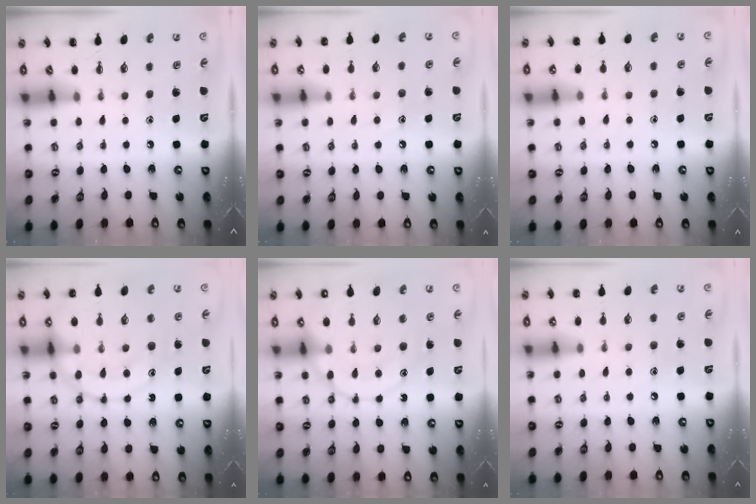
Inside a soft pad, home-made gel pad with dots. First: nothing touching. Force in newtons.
{"total": 7.0, "press": 6.8, "slide": 1.3}
{"total": 6.2, "press": 6.0, "slide": 1.8}
{"total": 19.5, "press": 19.3, "slide": 2.5}
{"total": 16.8, "press": 16.6, "slide": 2.1}
{"total": 6.8, "press": 6.6, "slide": 1.7}